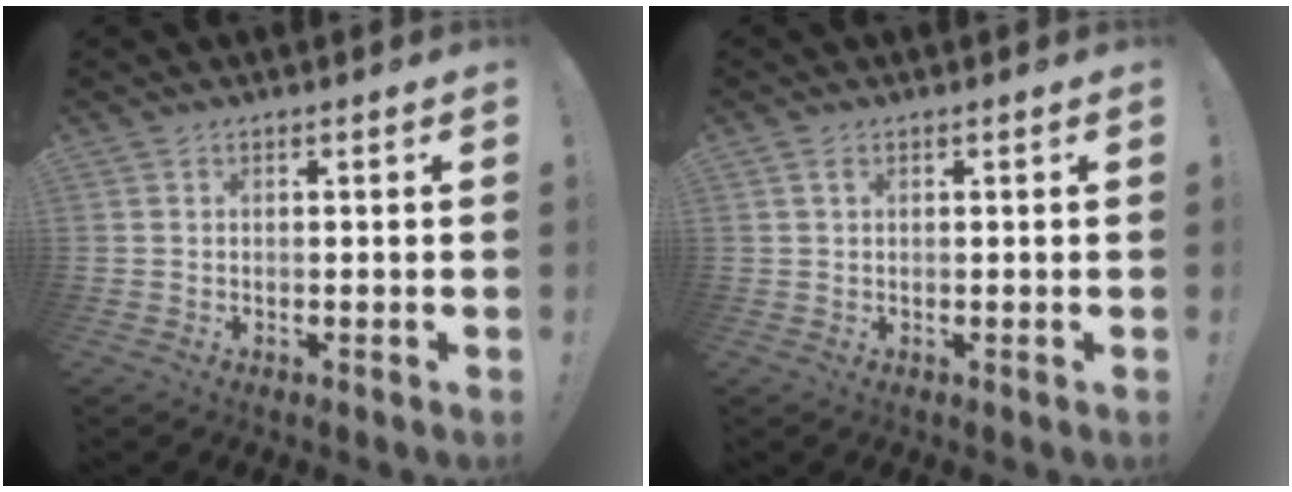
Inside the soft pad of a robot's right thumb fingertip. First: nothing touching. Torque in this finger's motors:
{"motor_torque": [0.00, 0.02, -0.43, 0.15, -0.07]}